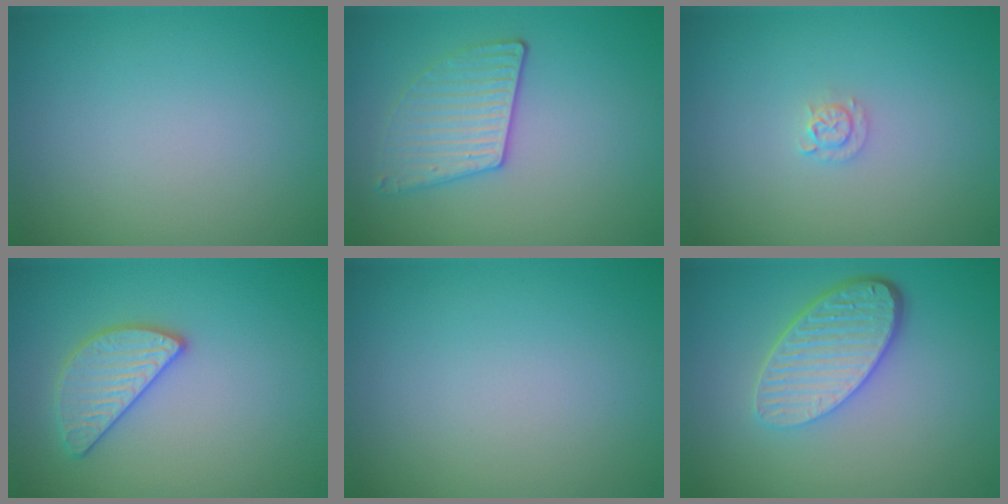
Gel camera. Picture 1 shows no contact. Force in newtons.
{"total": 3.0, "press": 2.9, "slide": 0.7}
{"total": 1.1, "press": 1.1, "slide": 0.2}
{"total": 2.7, "press": 2.7, "slide": 0.1}
{"total": 0.0}
{"total": 5.3, "press": 3.8, "slide": 3.6}